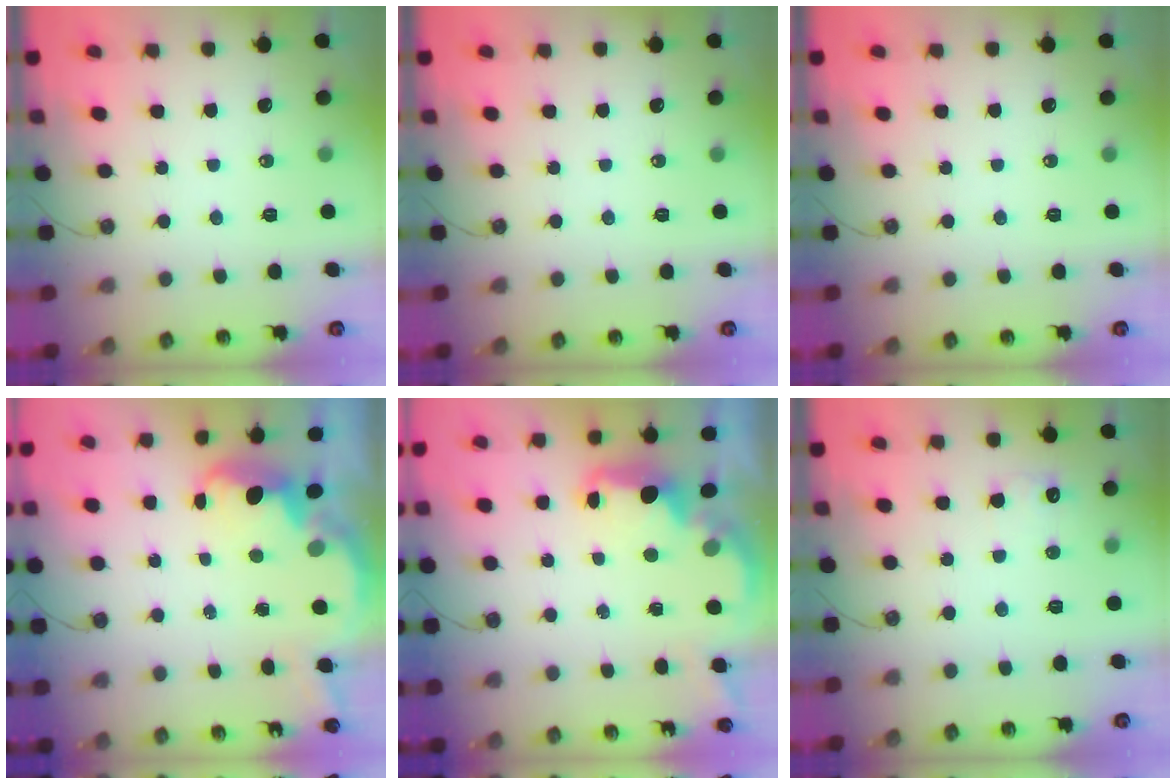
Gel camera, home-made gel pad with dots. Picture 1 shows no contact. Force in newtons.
{"total": 0.0}
{"total": 0.0}
{"total": 4.2, "press": 4.2, "slide": 0.5}
{"total": 2.8, "press": 2.7, "slide": 0.7}
{"total": 5.8, "press": 5.7, "slide": 1.3}